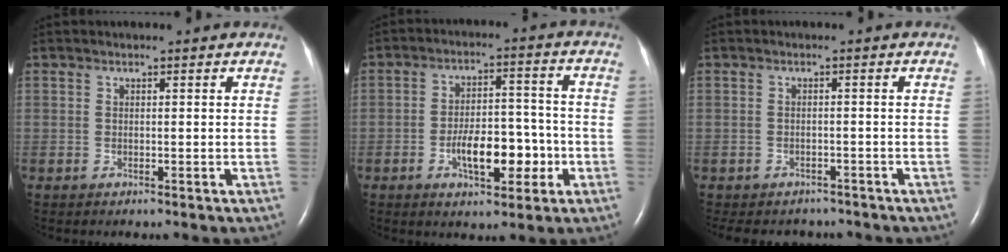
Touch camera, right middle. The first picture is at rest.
{"total": 8.9, "force": [-3.2, 3.7, 7.5], "torque": [-0.128, 0.016, -0.048]}
{"total": 8.3, "force": [-7.3, 3.6, 1.7], "torque": [-0.033, 0.001, -0.088]}